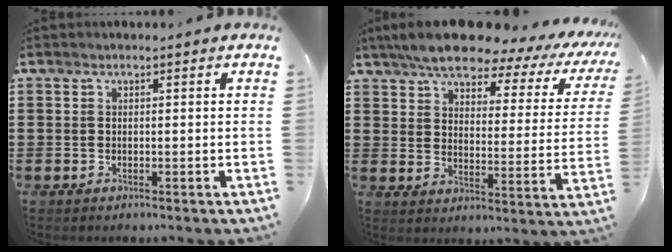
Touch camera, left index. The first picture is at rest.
{"total": 8.2, "force": [7.0, 1.7, 3.8], "torque": [-0.093, -0.040, 0.120]}